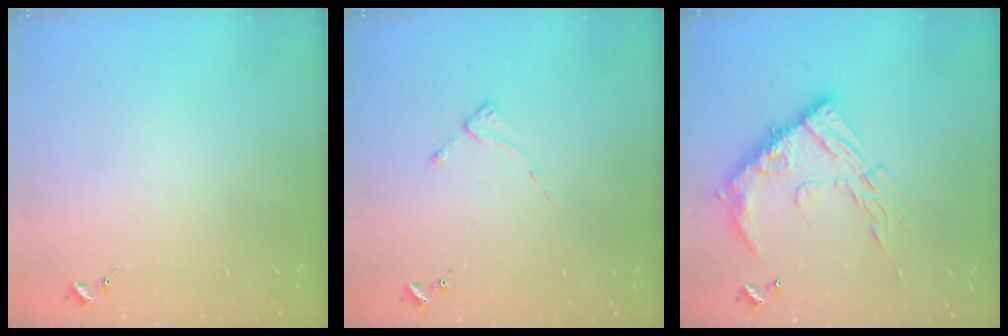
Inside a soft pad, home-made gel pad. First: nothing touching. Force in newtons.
{"total": 2.3, "press": 2.3, "slide": 0.3}
{"total": 17.2, "press": 17.2, "slide": 1.3}